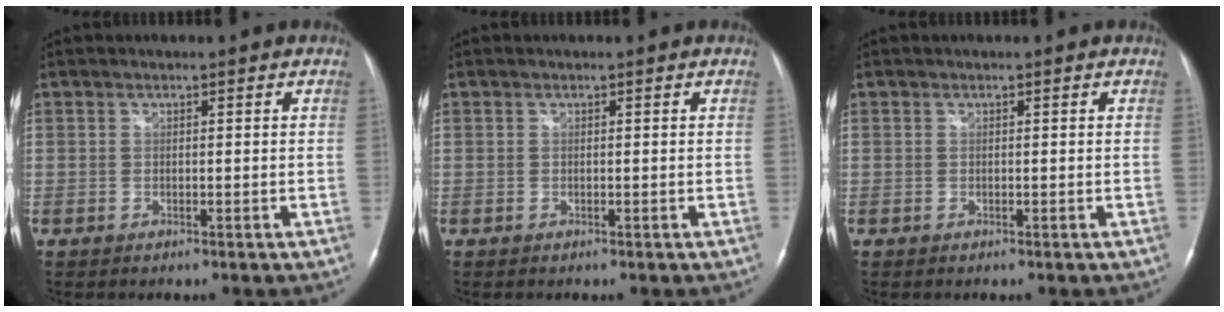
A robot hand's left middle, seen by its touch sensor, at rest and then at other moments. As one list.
[{"total": 0.0}, {"total": 0.0}]